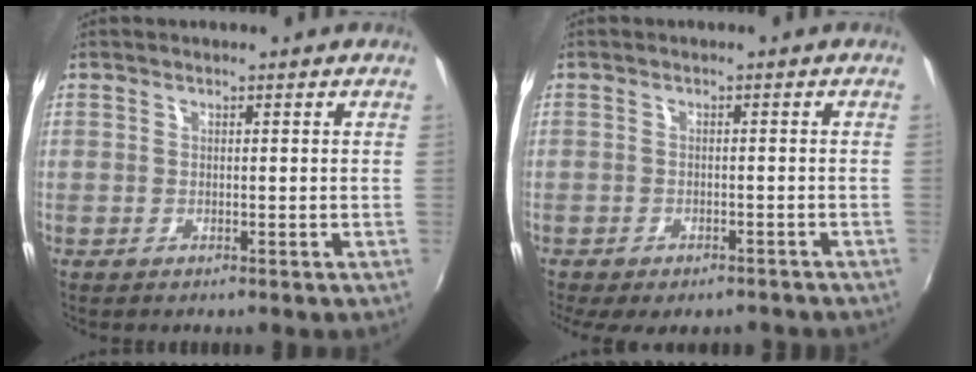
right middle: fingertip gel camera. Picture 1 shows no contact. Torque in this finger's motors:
{"motor_torque": [1.09, -1.05, 0.49, 0.13]}